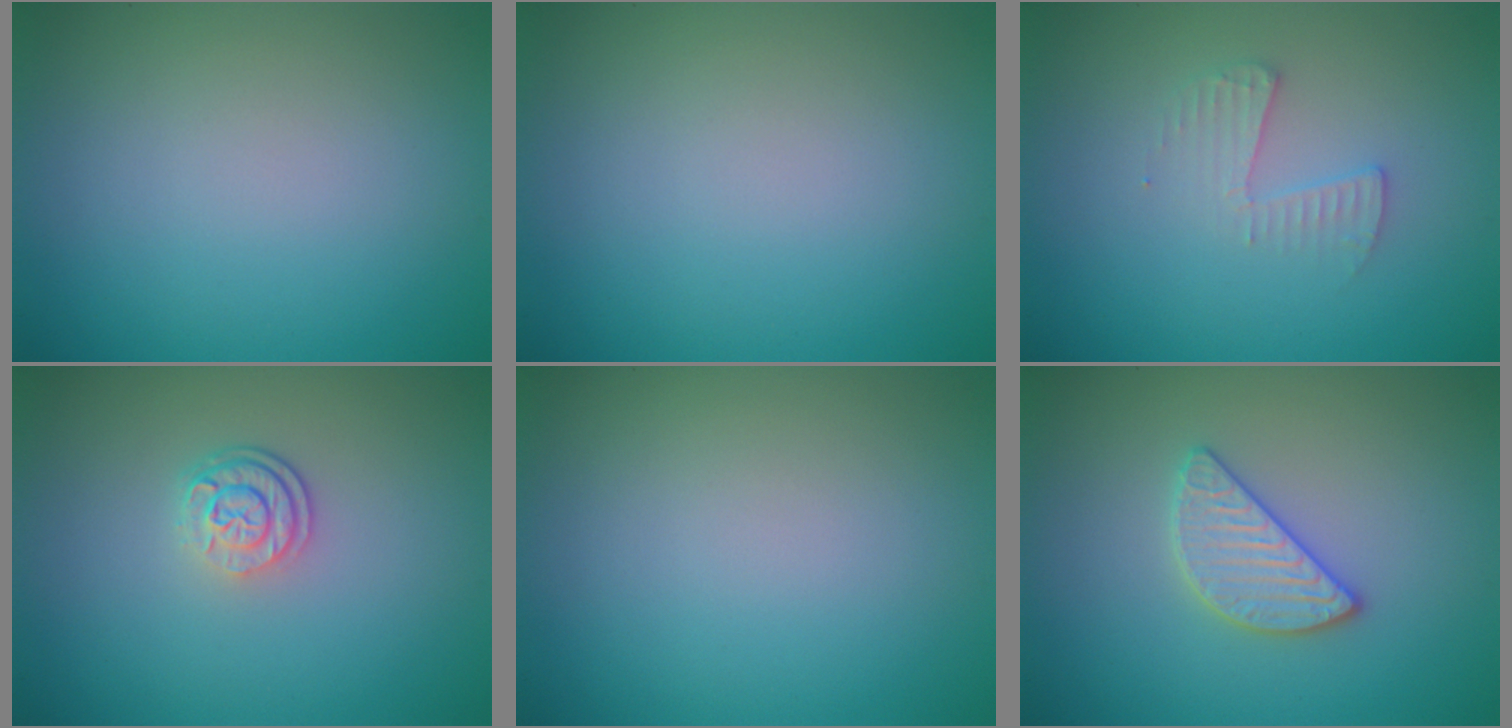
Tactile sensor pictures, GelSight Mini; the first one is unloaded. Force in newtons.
{"total": 0.0}
{"total": 1.6, "press": 1.6, "slide": 0.1}
{"total": 2.6, "press": 1.9, "slide": 1.8}
{"total": 0.0}
{"total": 2.8, "press": 2.7, "slide": 0.5}